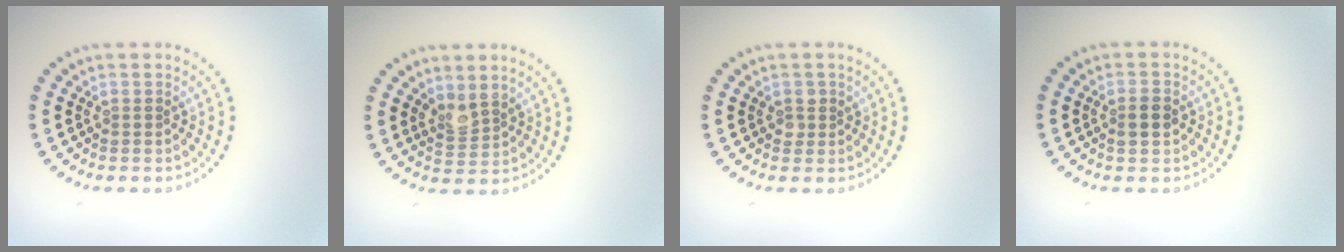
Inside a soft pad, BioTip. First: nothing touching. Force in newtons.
{"total": 2.0, "press": 1.7, "slide": 1.1}
{"total": 1.1, "press": 1.1, "slide": 0.2}
{"total": 1.8, "press": 1.8, "slide": 0.2}